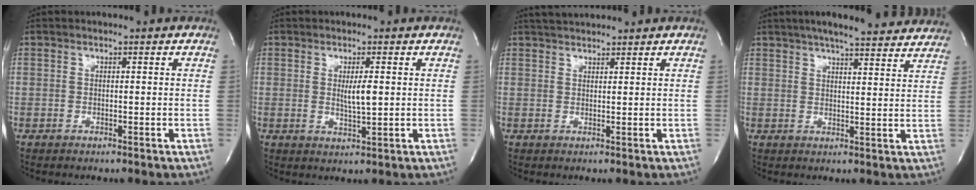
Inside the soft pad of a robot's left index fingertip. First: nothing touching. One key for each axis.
{"total": 3.3, "fx": 0.1, "fy": 0.5, "fz": 3.2, "tx": -0.059, "ty": -0.009, "tz": 0.001}
{"total": 3.4, "fx": 3.2, "fy": 0.3, "fz": 0.9, "tx": -0.020, "ty": 0.025, "tz": 0.059}
{"total": 16.7, "fx": 14.6, "fy": 2.1, "fz": 7.7, "tx": -0.114, "ty": 0.024, "tz": 0.184}